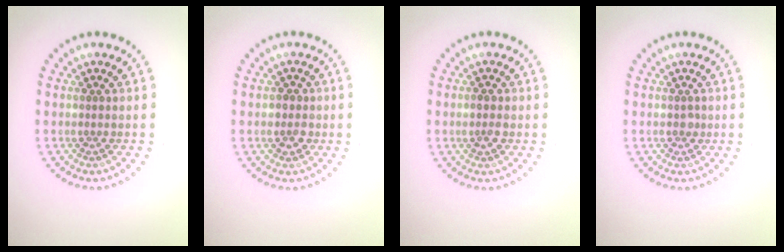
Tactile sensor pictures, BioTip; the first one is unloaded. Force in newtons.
{"total": 1.6, "press": 1.6, "slide": 0.4}
{"total": 1.4, "press": 1.4, "slide": 0.3}
{"total": 0.6, "press": 0.5, "slide": 0.2}